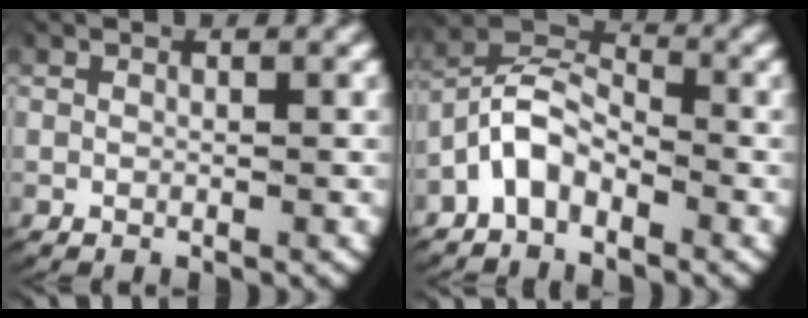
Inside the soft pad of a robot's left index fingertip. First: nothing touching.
{"total": 5.4, "force": [-0.8, 4.4, 2.9], "torque": [-0.067, -0.005, -0.026]}